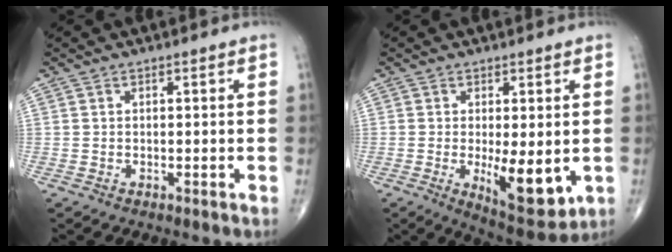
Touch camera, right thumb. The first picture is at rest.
{"total": 10.2, "force": [-1.6, 3.8, 9.4], "torque": [-0.127, -0.028, -0.012]}